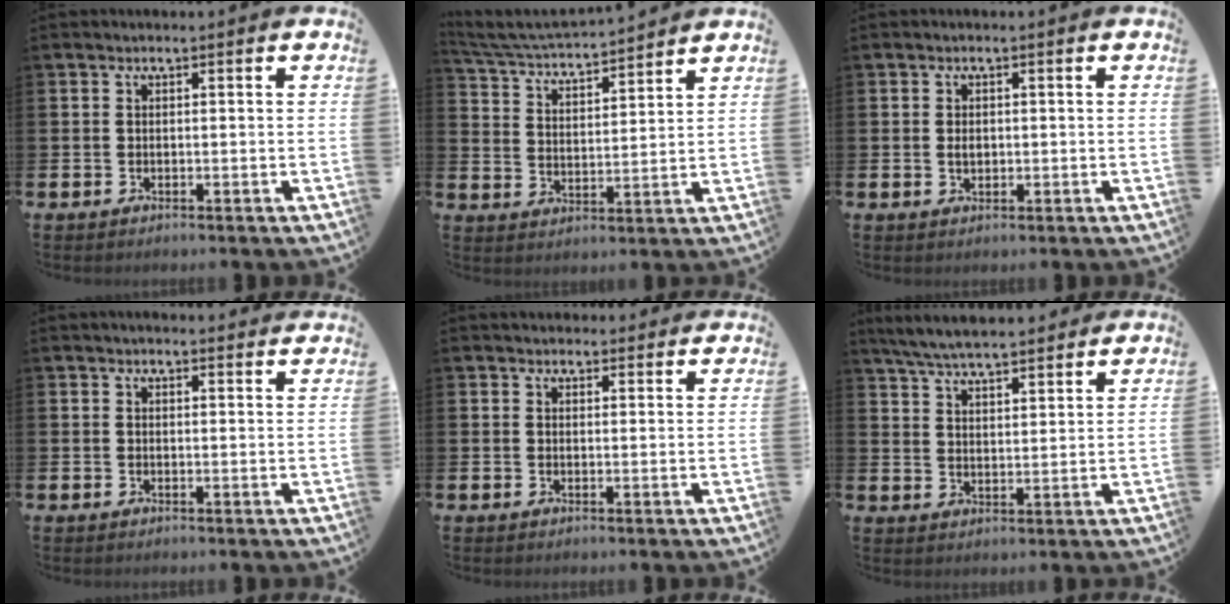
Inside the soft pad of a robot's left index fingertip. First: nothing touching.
{"total": 4.7, "force": [4.6, 0.3, 0.6], "torque": [-0.036, -0.040, 0.076]}
{"total": 1.3, "force": [0.1, 0.9, 0.9], "torque": [-0.004, 0.001, -0.003]}
{"total": 1.7, "force": [1.7, 0.1, 0.0], "torque": [0.010, -0.010, 0.028]}
{"total": 2.0, "force": [1.9, 0.6, -0.1], "torque": [0.019, -0.010, 0.032]}
{"total": 6.4, "force": [6.2, 0.5, 1.5], "torque": [-0.054, -0.028, 0.112]}